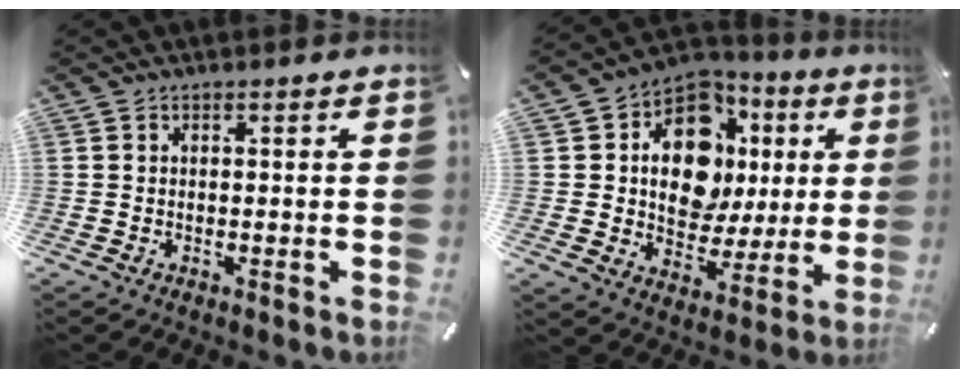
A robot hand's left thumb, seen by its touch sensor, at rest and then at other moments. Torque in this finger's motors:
{"motor_torque": [2.23, 2.14, 1.65, -0.53, 0.50]}